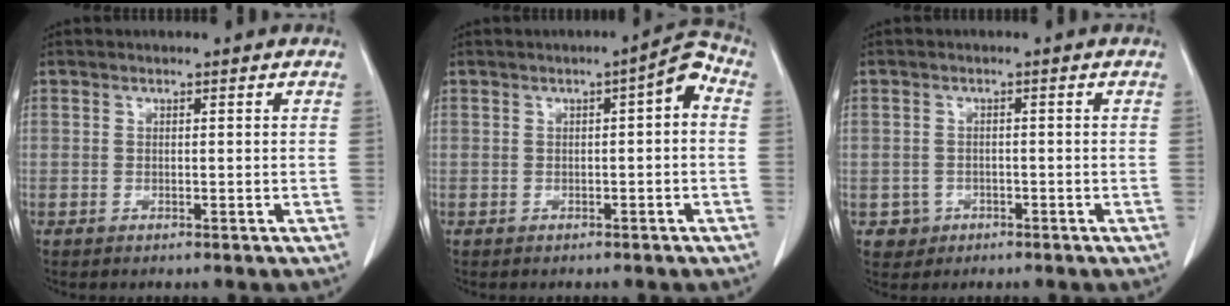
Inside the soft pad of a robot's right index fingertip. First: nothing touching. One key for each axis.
{"total": 4.3, "fx": 0.6, "fy": 0.8, "fz": 4.2, "tx": -0.052, "ty": 0.015, "tz": 0.003}
{"total": 2.8, "fx": -0.8, "fy": 2.7, "fz": 0.1, "tx": 0.007, "ty": 0.011, "tz": -0.009}